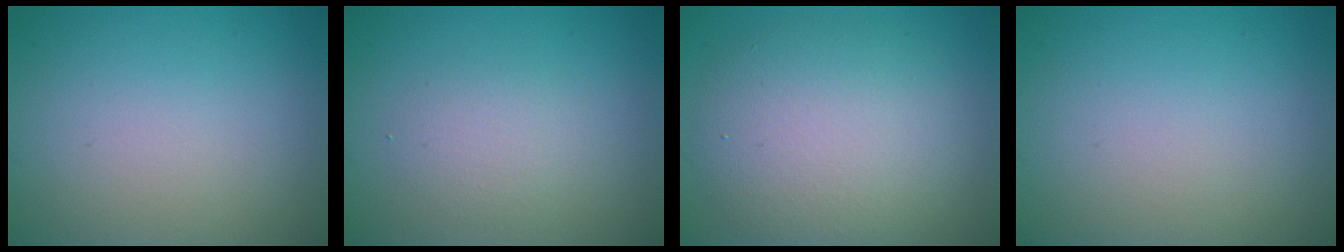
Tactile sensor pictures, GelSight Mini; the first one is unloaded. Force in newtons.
{"total": 1.9, "press": 1.9, "slide": 0.1}
{"total": 7.3, "press": 7.3, "slide": 0.6}
{"total": 0.0}